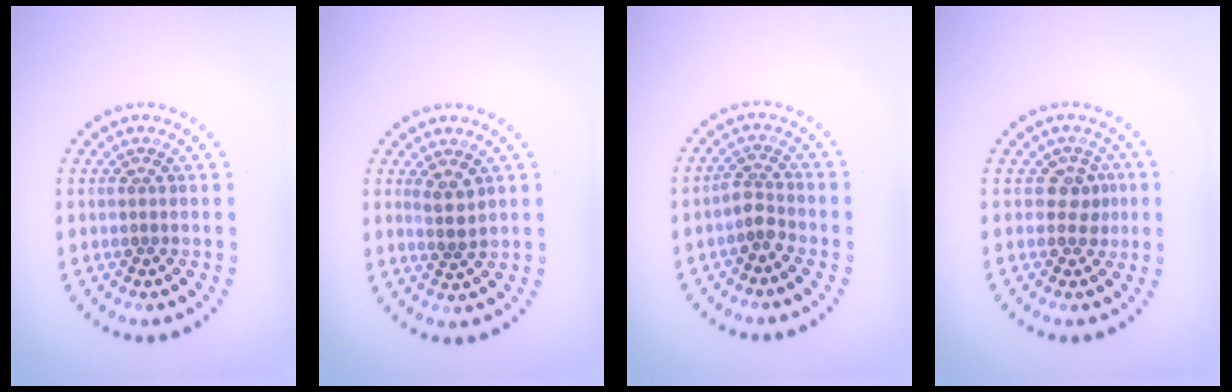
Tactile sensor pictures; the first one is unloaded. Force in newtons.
{"total": 1.9, "press": 1.6, "slide": 1.0}
{"total": 1.8, "press": 1.2, "slide": 1.3}
{"total": 2.0, "press": 1.6, "slide": 1.2}